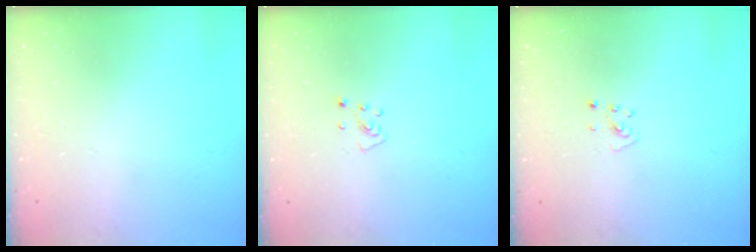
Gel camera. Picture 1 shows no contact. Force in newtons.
{"total": 3.8, "press": 3.8, "slide": 0.4}
{"total": 3.7, "press": 3.7, "slide": 0.4}